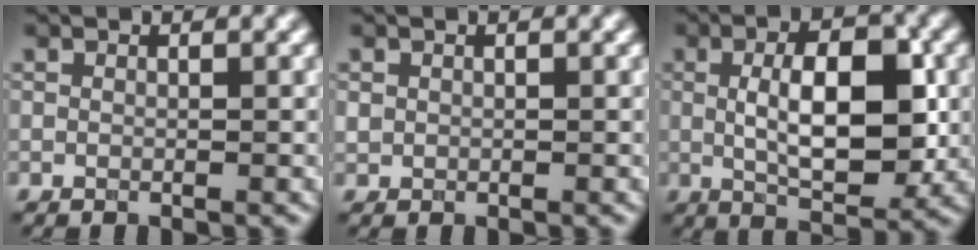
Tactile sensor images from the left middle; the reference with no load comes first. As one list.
[{"total": 0.5, "force": [0.2, 0.5, 0.0], "torque": [0.001, -0.001, 0.003]}, {"total": 7.7, "force": [0.3, 3.0, 7.1], "torque": [-0.112, 0.000, 0.005]}]